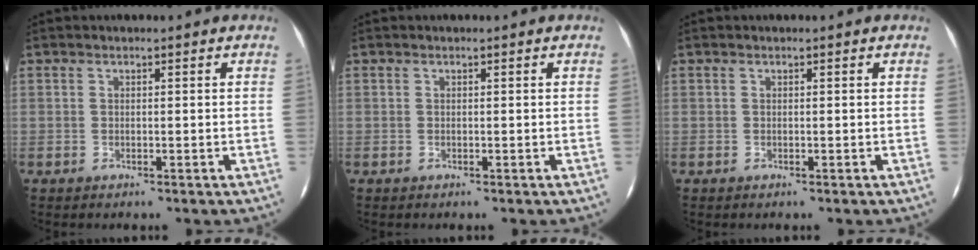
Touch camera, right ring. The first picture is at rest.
{"total": 0.0}
{"total": 0.0}